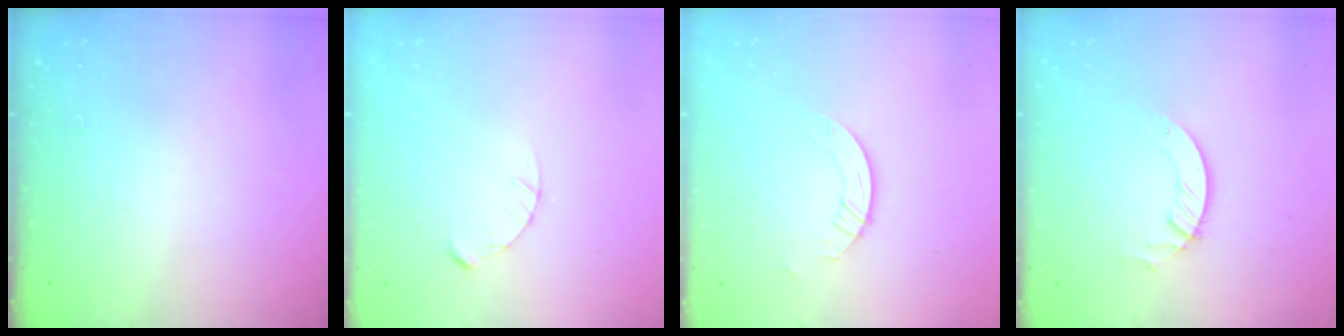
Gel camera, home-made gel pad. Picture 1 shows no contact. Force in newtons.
{"total": 2.4, "press": 2.4, "slide": 0.3}
{"total": 2.8, "press": 2.8, "slide": 0.2}
{"total": 3.4, "press": 3.4, "slide": 0.3}